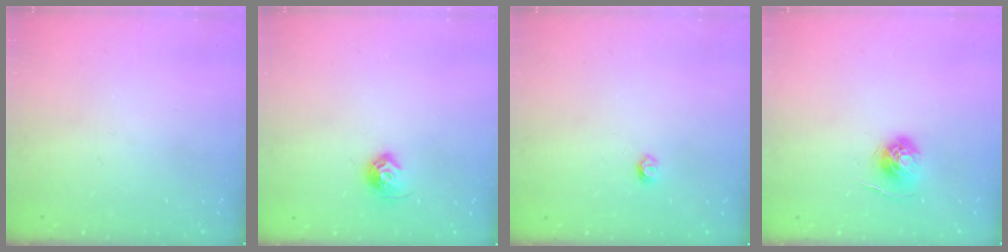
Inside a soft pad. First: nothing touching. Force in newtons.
{"total": 8.4, "press": 8.3, "slide": 0.9}
{"total": 3.6, "press": 3.6, "slide": 0.3}
{"total": 5.7, "press": 5.7, "slide": 0.5}